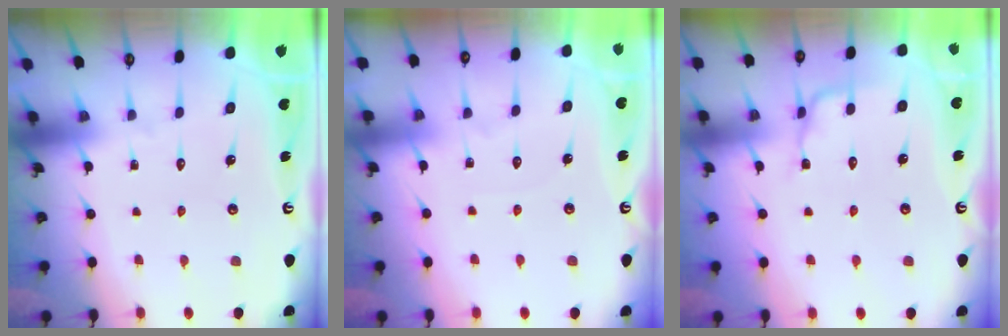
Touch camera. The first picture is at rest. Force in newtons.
{"total": 4.0, "press": 4.0, "slide": 0.5}
{"total": 2.4, "press": 2.4, "slide": 0.4}